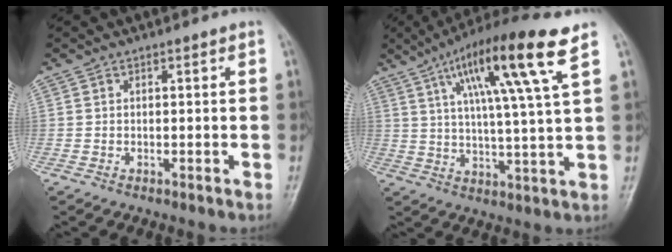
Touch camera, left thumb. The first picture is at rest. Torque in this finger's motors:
{"motor_torque": [0.64, 0.59, 1.93, -0.84, 0.22]}